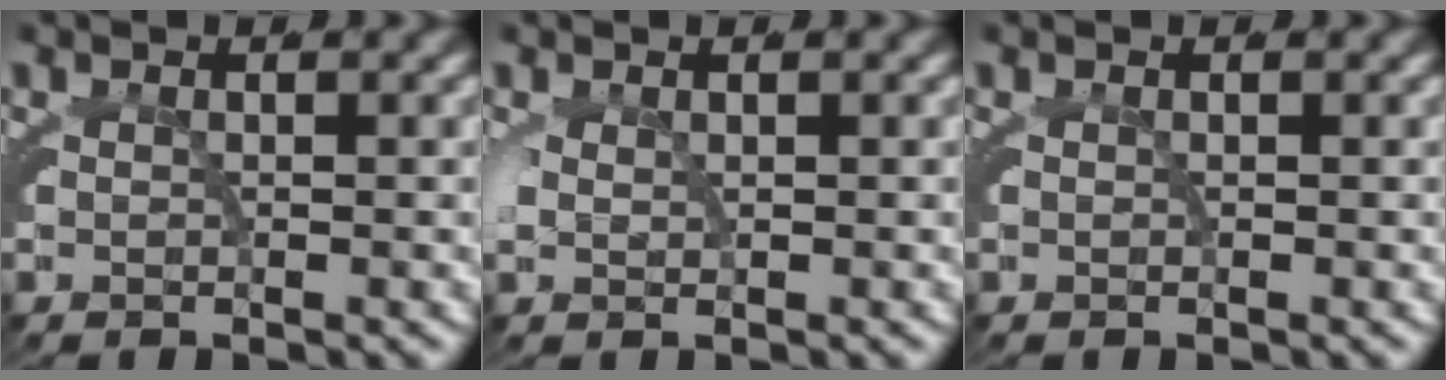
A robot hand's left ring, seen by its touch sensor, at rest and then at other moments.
{"total": 1.0, "force": [0.3, 0.6, 0.8], "torque": [-0.031, -0.011, 0.015]}
{"total": 0.0}